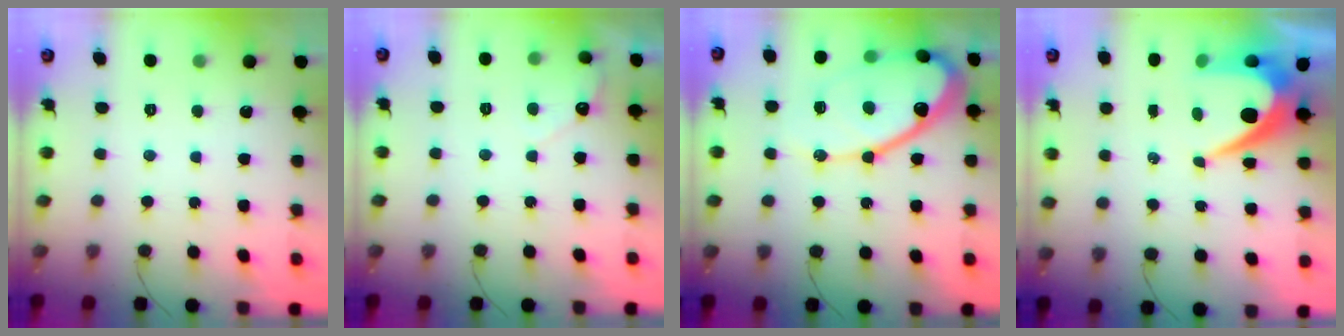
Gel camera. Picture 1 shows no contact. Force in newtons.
{"total": 2.8, "press": 2.8, "slide": 0.1}
{"total": 19.0, "press": 18.9, "slide": 1.8}
{"total": 9.9, "press": 9.9, "slide": 0.8}